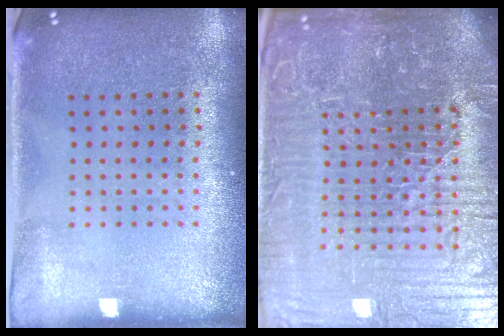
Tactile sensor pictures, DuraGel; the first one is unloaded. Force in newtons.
{"total": 7.9, "press": 7.0, "slide": 3.6}